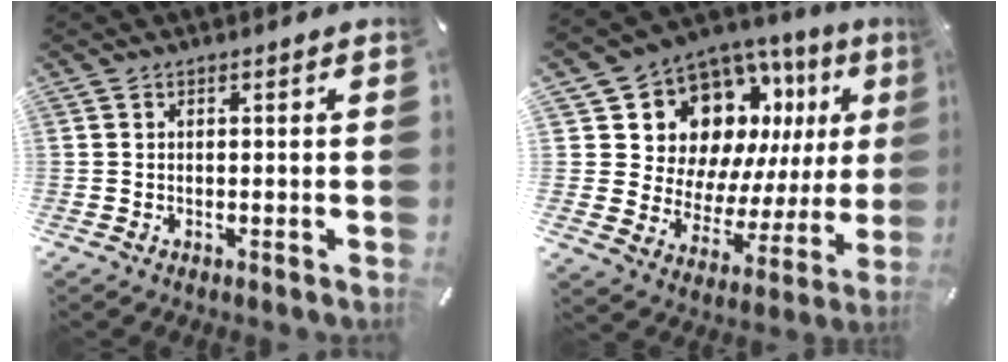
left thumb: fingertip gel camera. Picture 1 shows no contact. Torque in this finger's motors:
{"motor_torque": [2.51, 2.51, 1.46, -1.30, 0.15]}